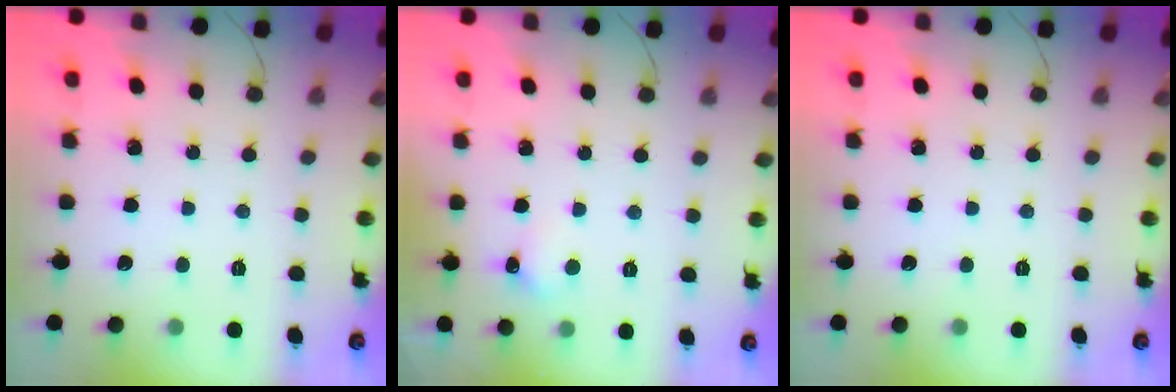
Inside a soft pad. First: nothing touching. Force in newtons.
{"total": 5.1, "press": 5.0, "slide": 1.3}
{"total": 0.0}